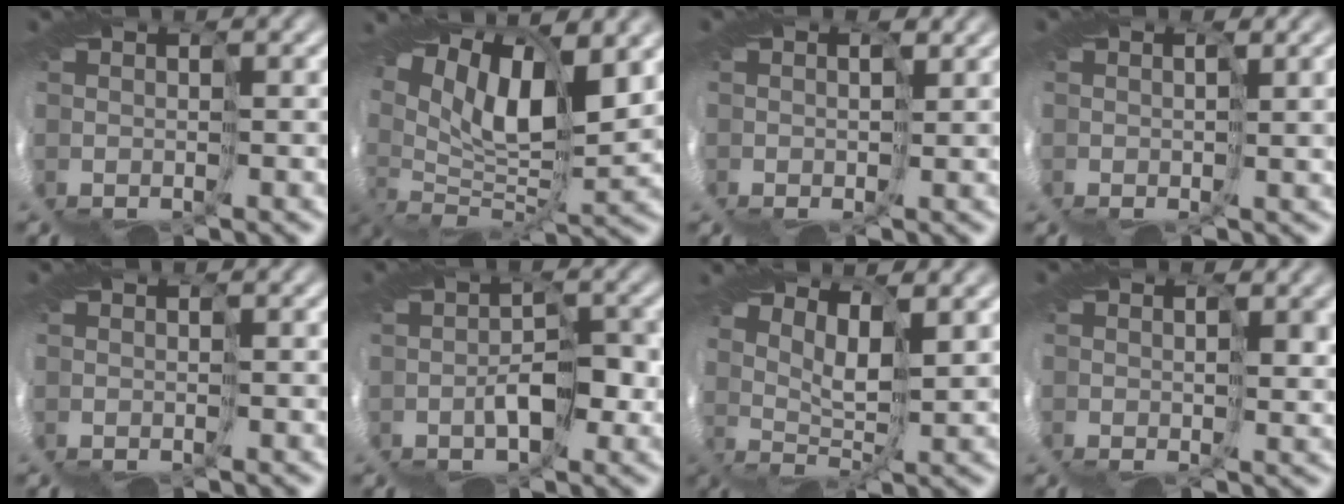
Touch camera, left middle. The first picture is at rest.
{"total": 6.1, "force": [5.5, -0.1, 2.5], "torque": [-0.049, -0.004, 0.094]}
{"total": 1.0, "force": [0.7, 0.3, 0.6], "torque": [-0.021, 0.009, 0.004]}
{"total": 4.2, "force": [0.7, 1.8, 3.7], "torque": [-0.070, 0.004, 0.018]}
{"total": 0.0}
{"total": 1.2, "force": [-0.2, -0.8, 0.9], "torque": [-0.025, 0.004, -0.010]}
{"total": 3.8, "force": [2.7, -2.3, -1.3], "torque": [0.008, -0.001, 0.045]}
{"total": 3.5, "force": [1.4, 1.9, 2.6], "torque": [-0.053, 0.006, 0.023]}